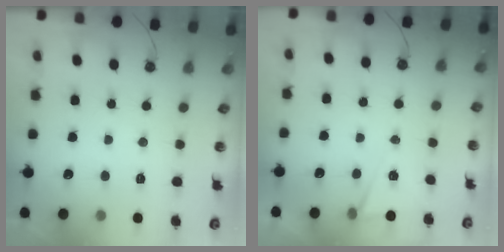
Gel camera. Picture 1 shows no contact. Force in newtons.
{"total": 4.9, "press": 2.0, "slide": 4.4}